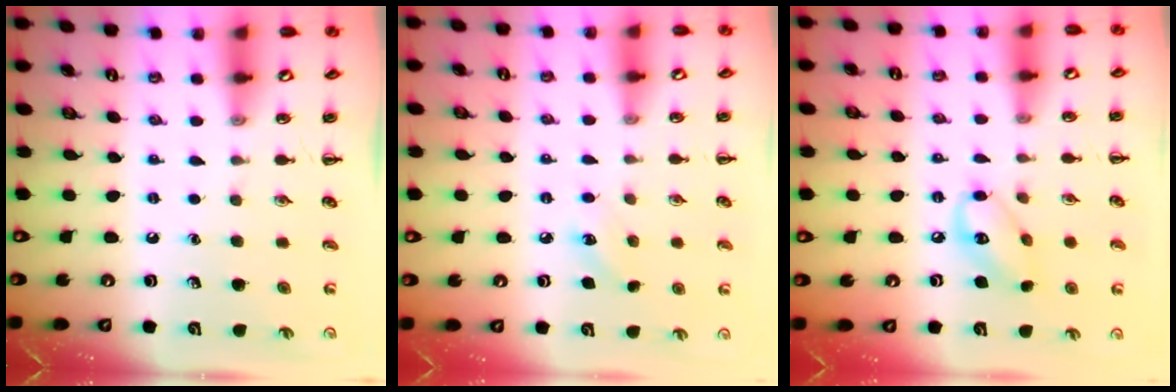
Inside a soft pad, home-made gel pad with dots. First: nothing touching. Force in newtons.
{"total": 5.2, "press": 5.0, "slide": 1.3}
{"total": 7.9, "press": 7.8, "slide": 1.3}